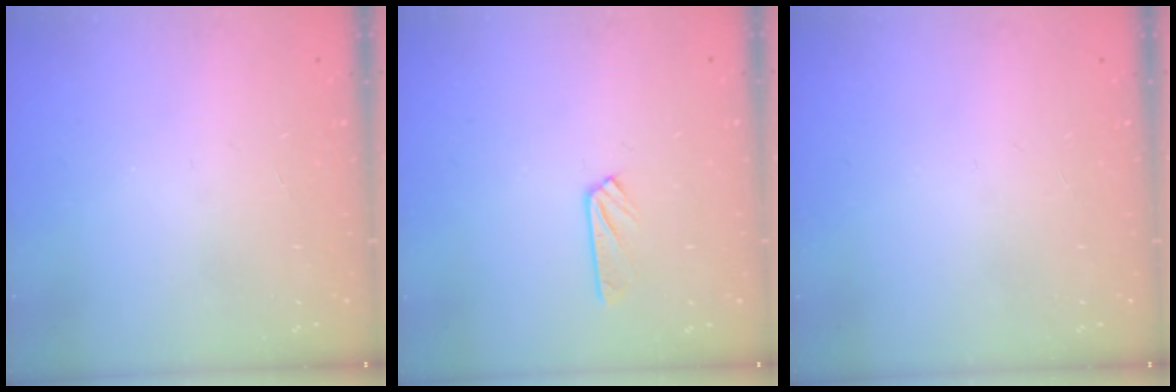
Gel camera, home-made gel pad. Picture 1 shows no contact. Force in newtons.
{"total": 4.0, "press": 4.0, "slide": 0.4}
{"total": 0.0}